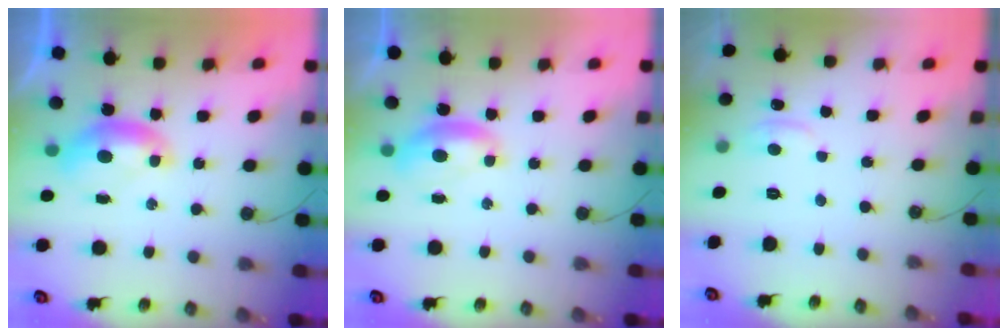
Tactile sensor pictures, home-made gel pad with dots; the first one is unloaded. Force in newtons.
{"total": 1.1, "press": 0.8, "slide": 0.8}
{"total": 1.8, "press": 1.7, "slide": 0.6}